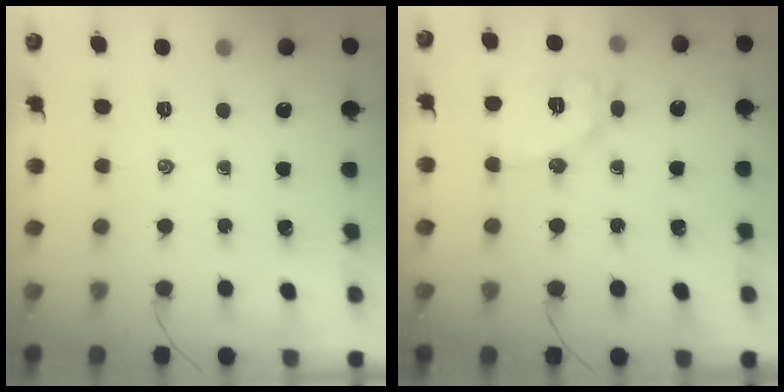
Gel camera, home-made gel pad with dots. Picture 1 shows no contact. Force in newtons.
{"total": 10.7, "press": 10.7, "slide": 0.4}